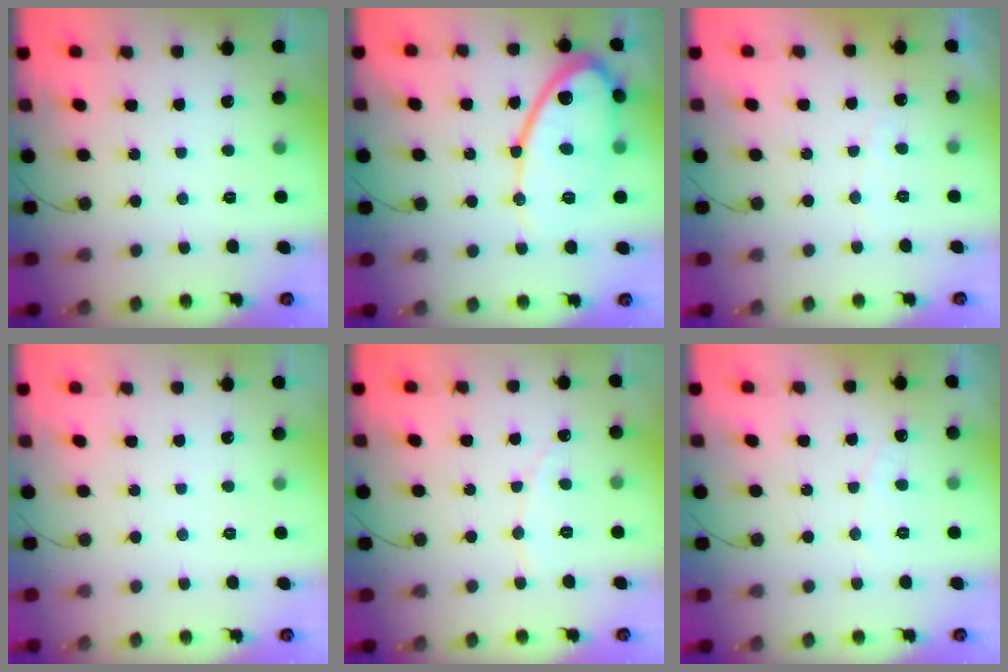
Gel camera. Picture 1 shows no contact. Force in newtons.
{"total": 14.2, "press": 14.2, "slide": 1.1}
{"total": 3.3, "press": 3.3, "slide": 0.2}
{"total": 0.0}
{"total": 3.3, "press": 3.3, "slide": 0.2}
{"total": 2.5, "press": 2.5, "slide": 0.1}